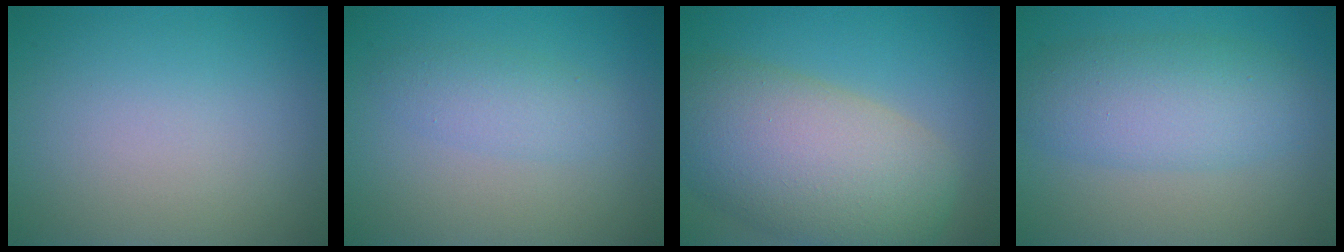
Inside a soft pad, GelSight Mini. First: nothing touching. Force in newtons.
{"total": 2.2, "press": 2.2, "slide": 0.1}
{"total": 11.1, "press": 11.0, "slide": 0.4}
{"total": 5.6, "press": 5.6, "slide": 0.2}